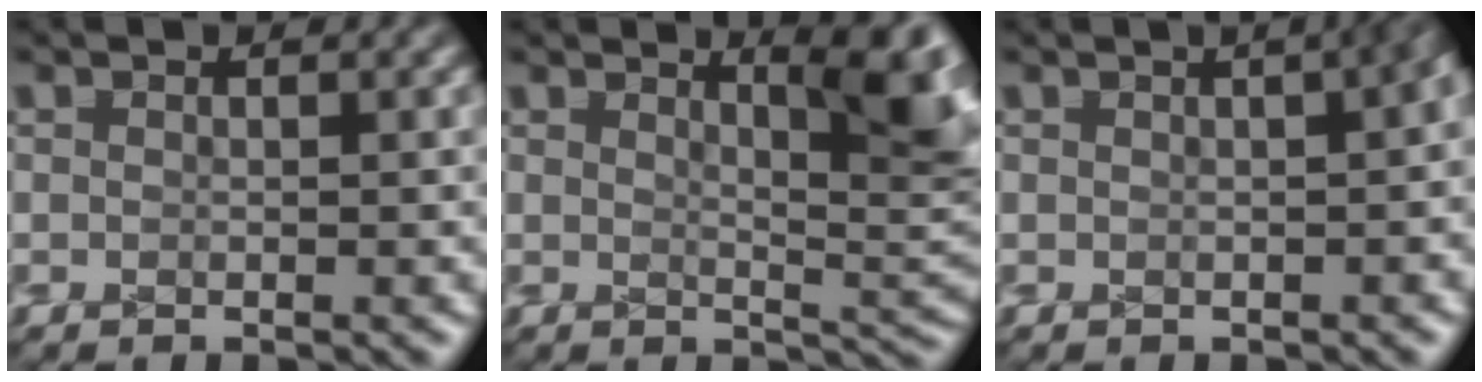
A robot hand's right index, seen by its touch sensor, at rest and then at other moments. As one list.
[{"total": 6.6, "force": [2.5, 1.5, 5.9], "torque": [-0.036, -0.006, 0.043]}, {"total": 5.3, "force": [0.8, 2.6, 4.5], "torque": [-0.016, 0.033, -0.001]}]